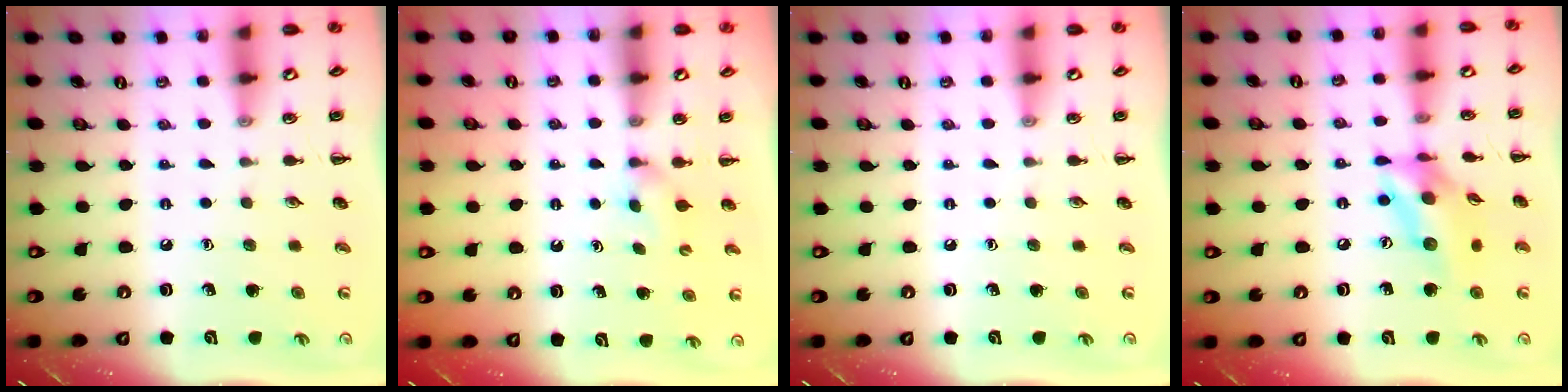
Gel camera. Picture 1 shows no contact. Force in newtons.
{"total": 2.3, "press": 2.1, "slide": 0.9}
{"total": 0.0}
{"total": 13.8, "press": 13.4, "slide": 3.2}